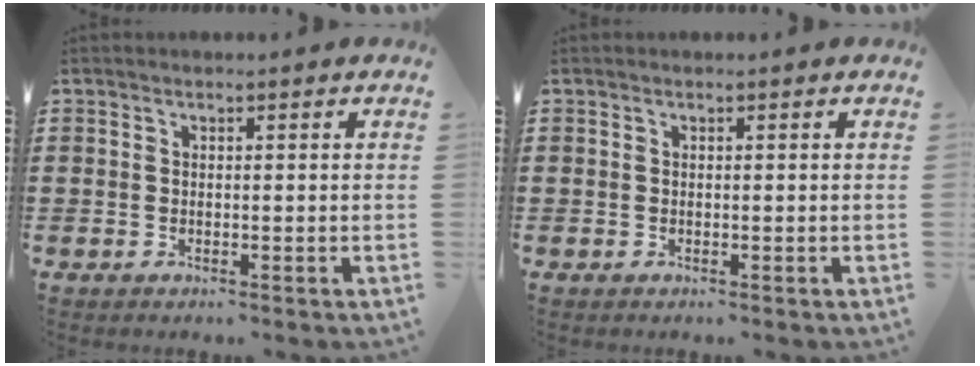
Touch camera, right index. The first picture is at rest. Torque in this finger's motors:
{"motor_torque": [0.00, 0.00, 0.00, 0.00]}